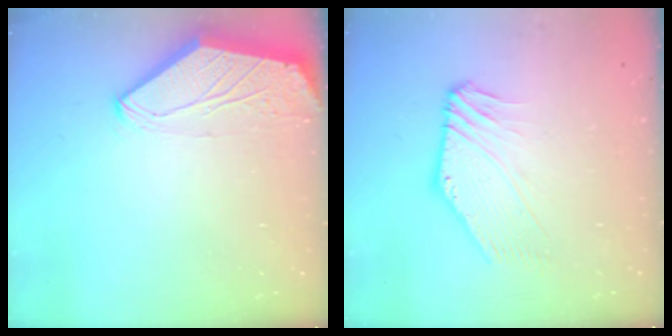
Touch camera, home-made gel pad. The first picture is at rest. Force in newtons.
{"total": 0.6, "press": 0.4, "slide": 0.4}